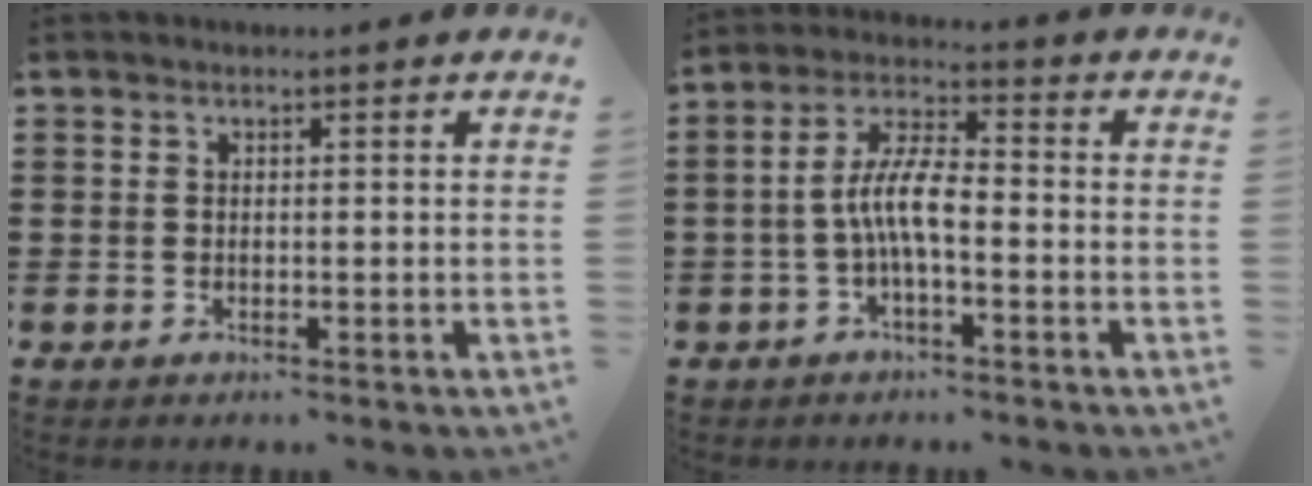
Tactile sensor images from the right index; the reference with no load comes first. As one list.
[{"total": 7.0, "force": [-1.6, 2.0, 6.5], "torque": [-0.141, -0.004, -0.035]}]